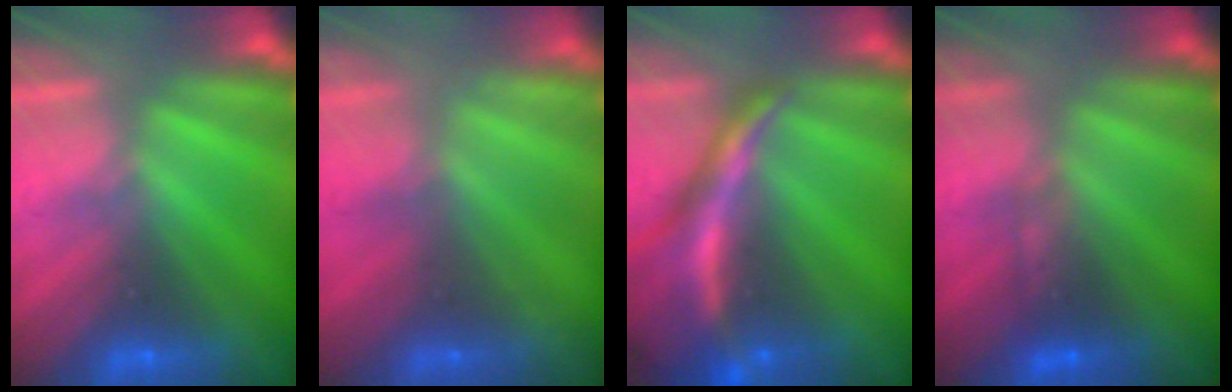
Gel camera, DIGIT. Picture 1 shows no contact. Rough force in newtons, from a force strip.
{"total": 2.1}
{"total": 7.1}
{"total": 2.3}